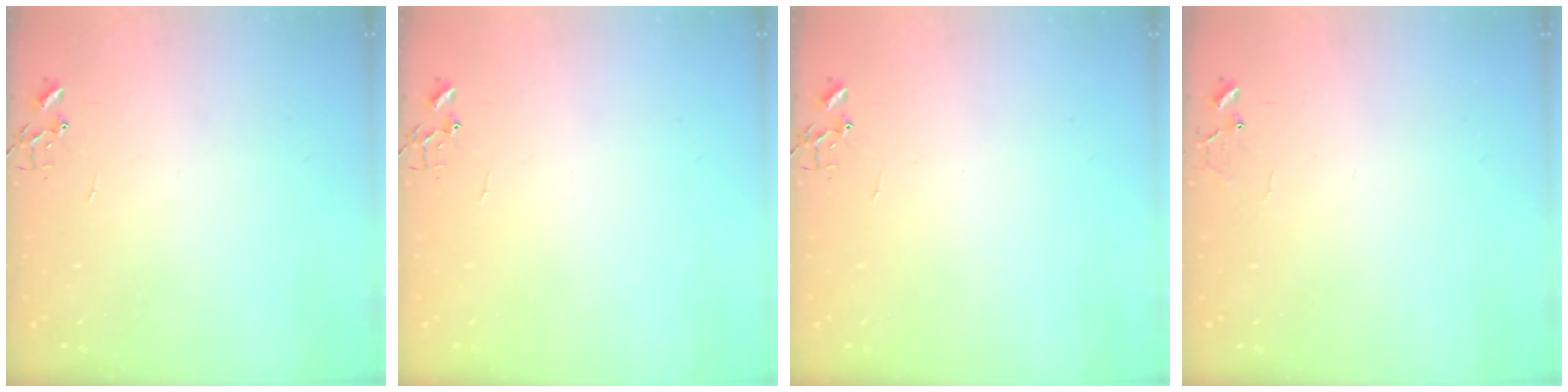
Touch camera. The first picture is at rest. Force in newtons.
{"total": 0.0}
{"total": 0.0}
{"total": 6.6, "press": 6.6, "slide": 0.5}